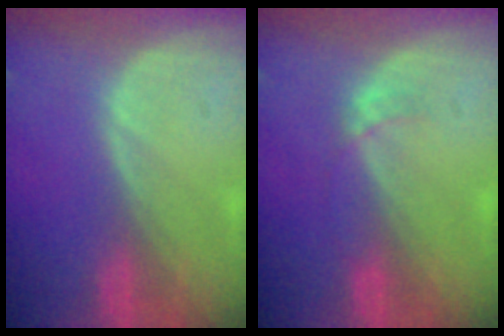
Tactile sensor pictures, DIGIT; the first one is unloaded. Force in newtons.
{"total": 1.3, "press": 1.3, "slide": 0.1}